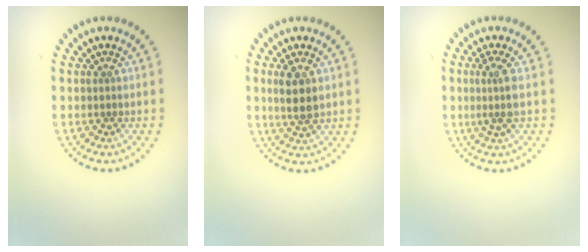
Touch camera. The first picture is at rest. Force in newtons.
{"total": 2.9, "press": 2.8, "slide": 0.9}
{"total": 2.4, "press": 1.9, "slide": 1.5}